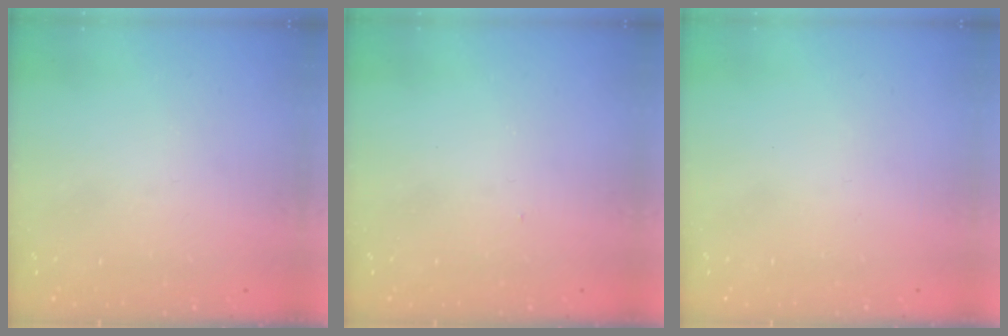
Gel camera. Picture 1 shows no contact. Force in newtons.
{"total": 3.1, "press": 3.1, "slide": 0.5}
{"total": 1.6, "press": 1.6, "slide": 0.1}